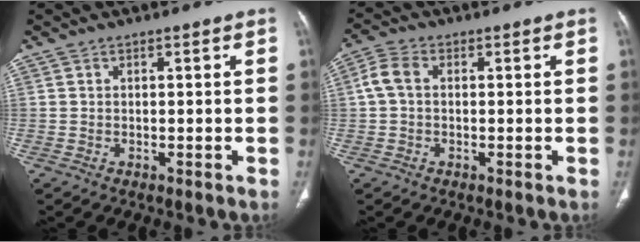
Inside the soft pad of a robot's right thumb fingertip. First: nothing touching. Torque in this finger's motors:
{"motor_torque": [0.05, -0.05, 0.14, -0.27, 0.04]}